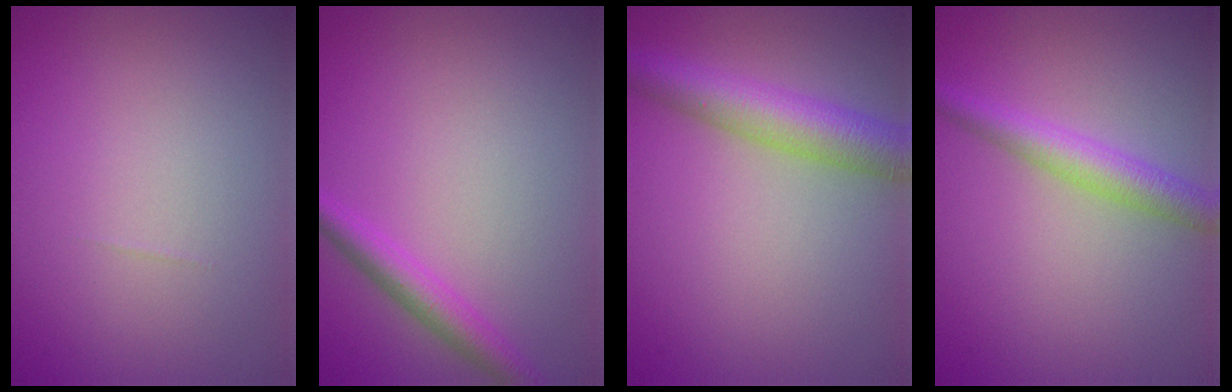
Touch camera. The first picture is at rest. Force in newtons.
{"total": 2.6, "press": 2.6, "slide": 0.1}
{"total": 5.7, "press": 5.7, "slide": 0.2}
{"total": 3.4, "press": 3.4, "slide": 0.0}